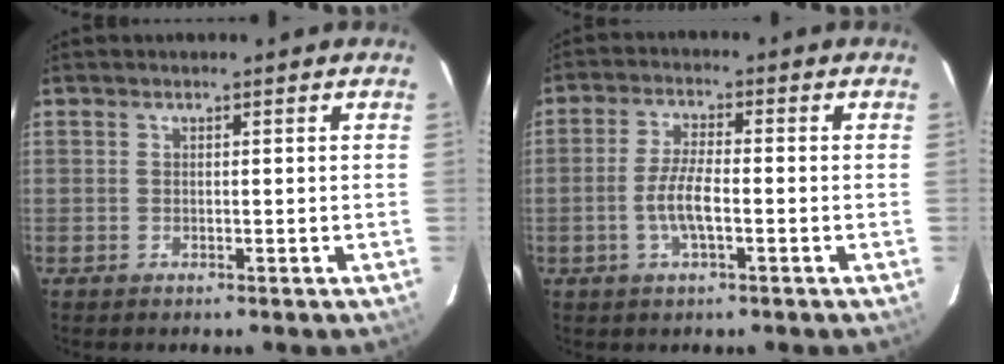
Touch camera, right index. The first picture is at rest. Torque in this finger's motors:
{"motor_torque": [0.63, -0.38, 0.57, 0.13]}